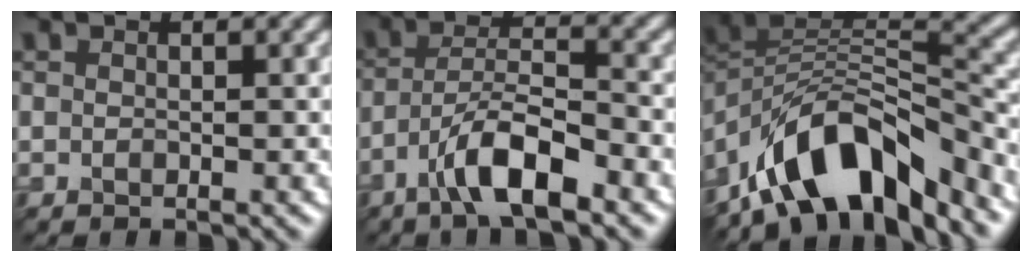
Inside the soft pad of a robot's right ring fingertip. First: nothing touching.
{"total": 5.6, "force": [-3.5, 1.4, 4.2], "torque": [-0.076, 0.015, -0.066]}
{"total": 10.0, "force": [-6.4, 4.6, 6.2], "torque": [-0.088, 0.015, -0.122]}